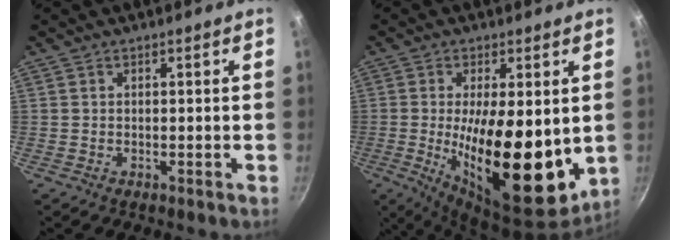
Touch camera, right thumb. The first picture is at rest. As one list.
[{"total": 20.3, "force": [-1.0, 7.9, 18.6], "torque": [-0.279, -0.027, -0.008]}]